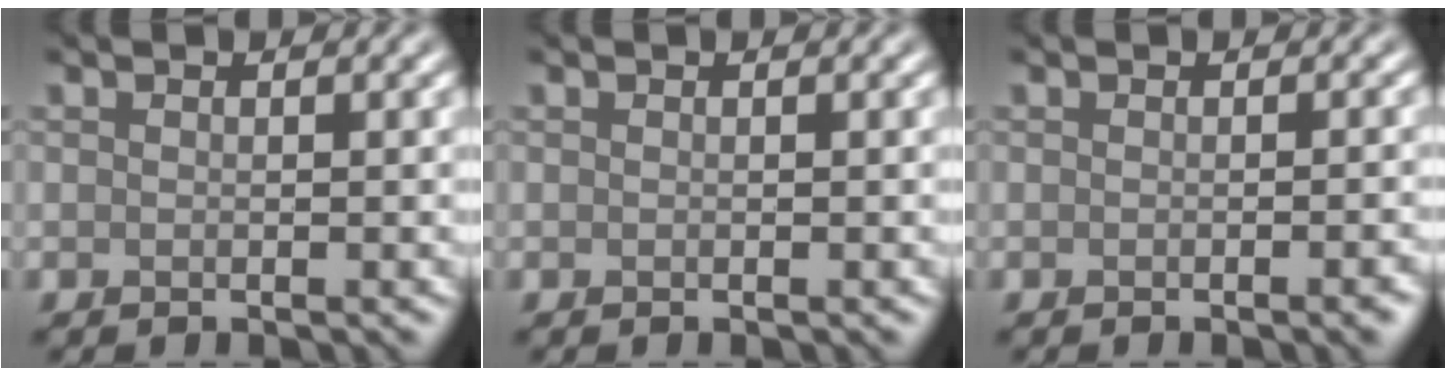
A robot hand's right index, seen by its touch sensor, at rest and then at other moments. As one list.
[{"total": 0.0}, {"total": 1.7, "force": [-0.6, 0.5, 1.6], "torque": [-0.010, 0.002, -0.008]}]